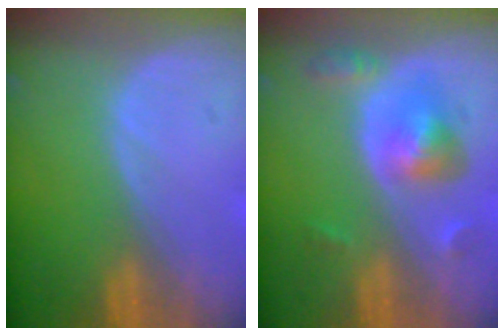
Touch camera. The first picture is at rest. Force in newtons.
{"total": 6.0, "press": 5.7, "slide": 1.9}